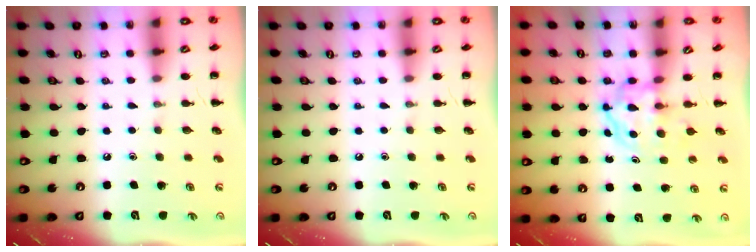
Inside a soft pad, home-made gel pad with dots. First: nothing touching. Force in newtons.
{"total": 0.0}
{"total": 3.9, "press": 3.9, "slide": 0.4}